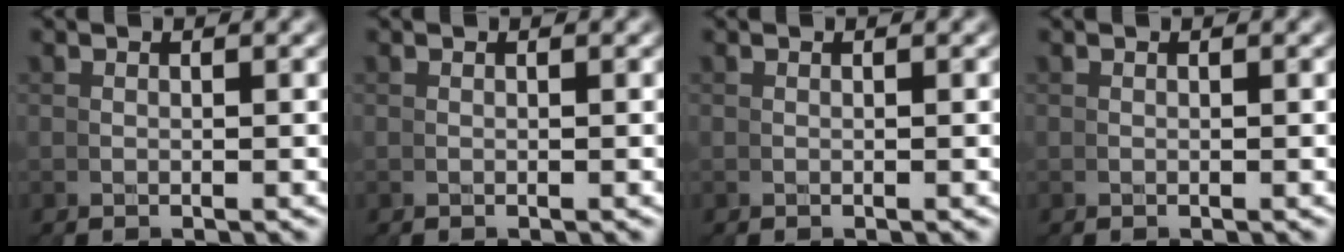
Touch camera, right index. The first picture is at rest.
{"total": 0.0}
{"total": 0.0}
{"total": 0.0}